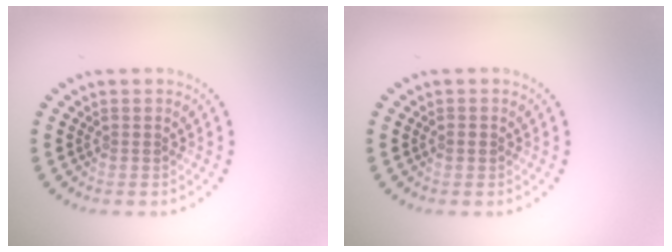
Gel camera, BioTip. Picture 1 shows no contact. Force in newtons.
{"total": 0.9, "press": 0.9, "slide": 0.0}